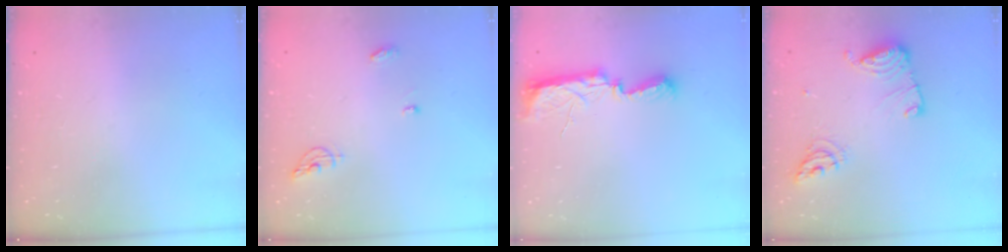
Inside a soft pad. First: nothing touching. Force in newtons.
{"total": 6.0, "press": 6.0, "slide": 0.4}
{"total": 7.9, "press": 7.8, "slide": 0.8}
{"total": 11.8, "press": 11.7, "slide": 1.4}